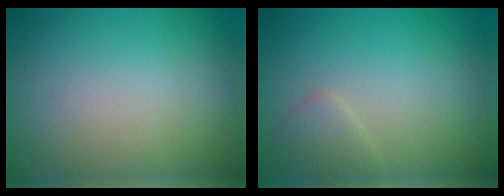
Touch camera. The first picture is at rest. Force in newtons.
{"total": 1.6, "press": 1.6, "slide": 0.1}